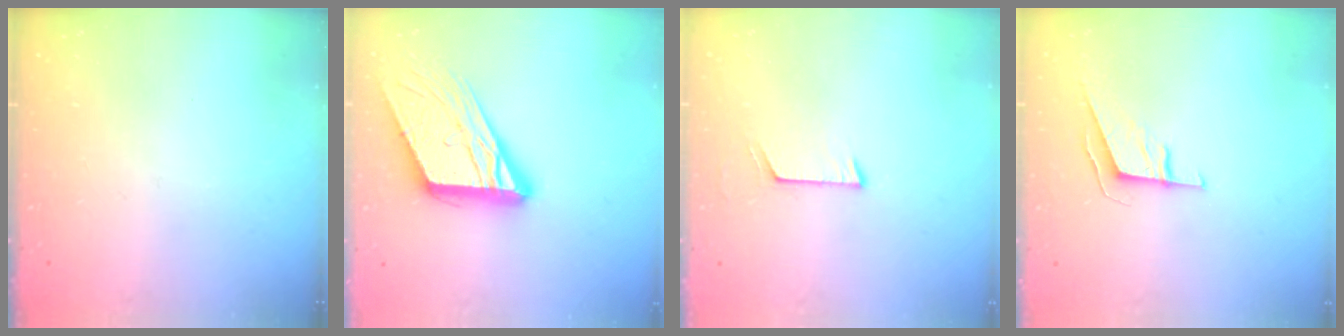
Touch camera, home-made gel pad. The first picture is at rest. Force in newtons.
{"total": 15.7, "press": 15.6, "slide": 1.8}
{"total": 5.9, "press": 5.9, "slide": 0.5}
{"total": 5.9, "press": 5.7, "slide": 1.3}